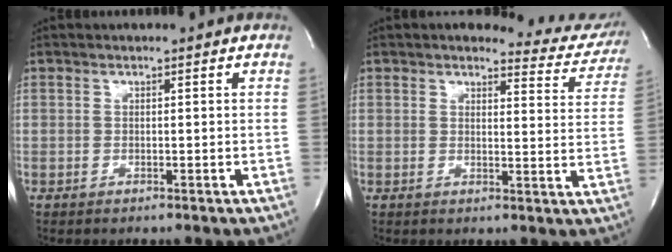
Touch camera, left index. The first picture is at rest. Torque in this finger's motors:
{"motor_torque": [0.34, -0.39, 0.09, -0.03]}